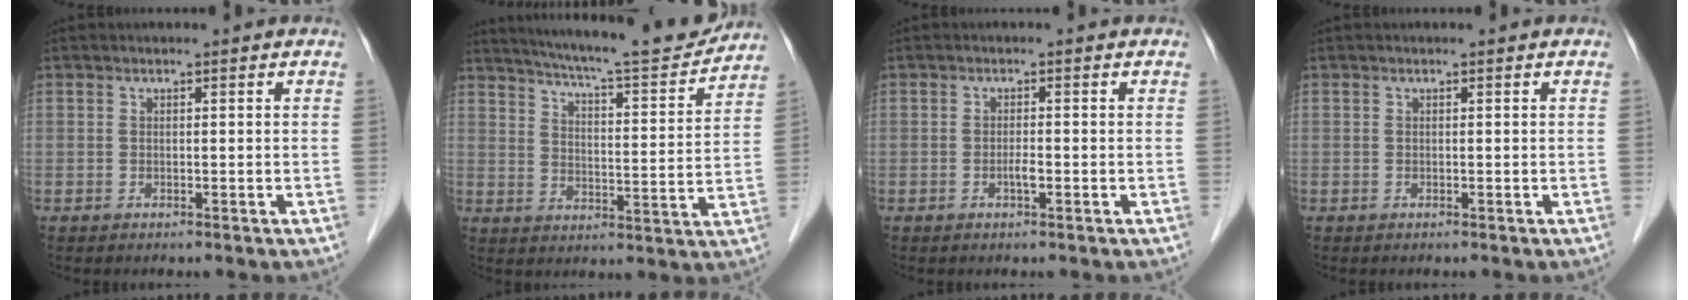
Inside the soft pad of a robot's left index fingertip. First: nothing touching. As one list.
[{"total": 16.7, "force": [15.3, 0.7, 6.6], "torque": [-0.109, -0.029, 0.212]}, {"total": 1.6, "force": [-1.3, 0.1, 1.0], "torque": [-0.021, -0.006, -0.021]}, {"total": 0.0}]